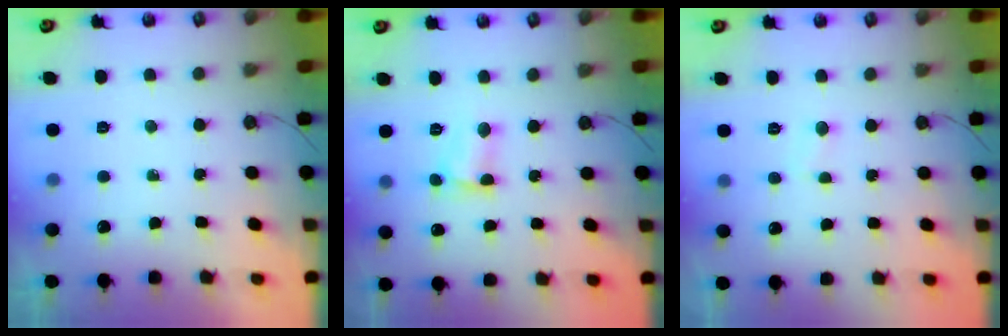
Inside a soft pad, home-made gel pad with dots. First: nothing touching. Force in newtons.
{"total": 3.3, "press": 3.3, "slide": 0.4}
{"total": 1.7, "press": 1.6, "slide": 0.6}